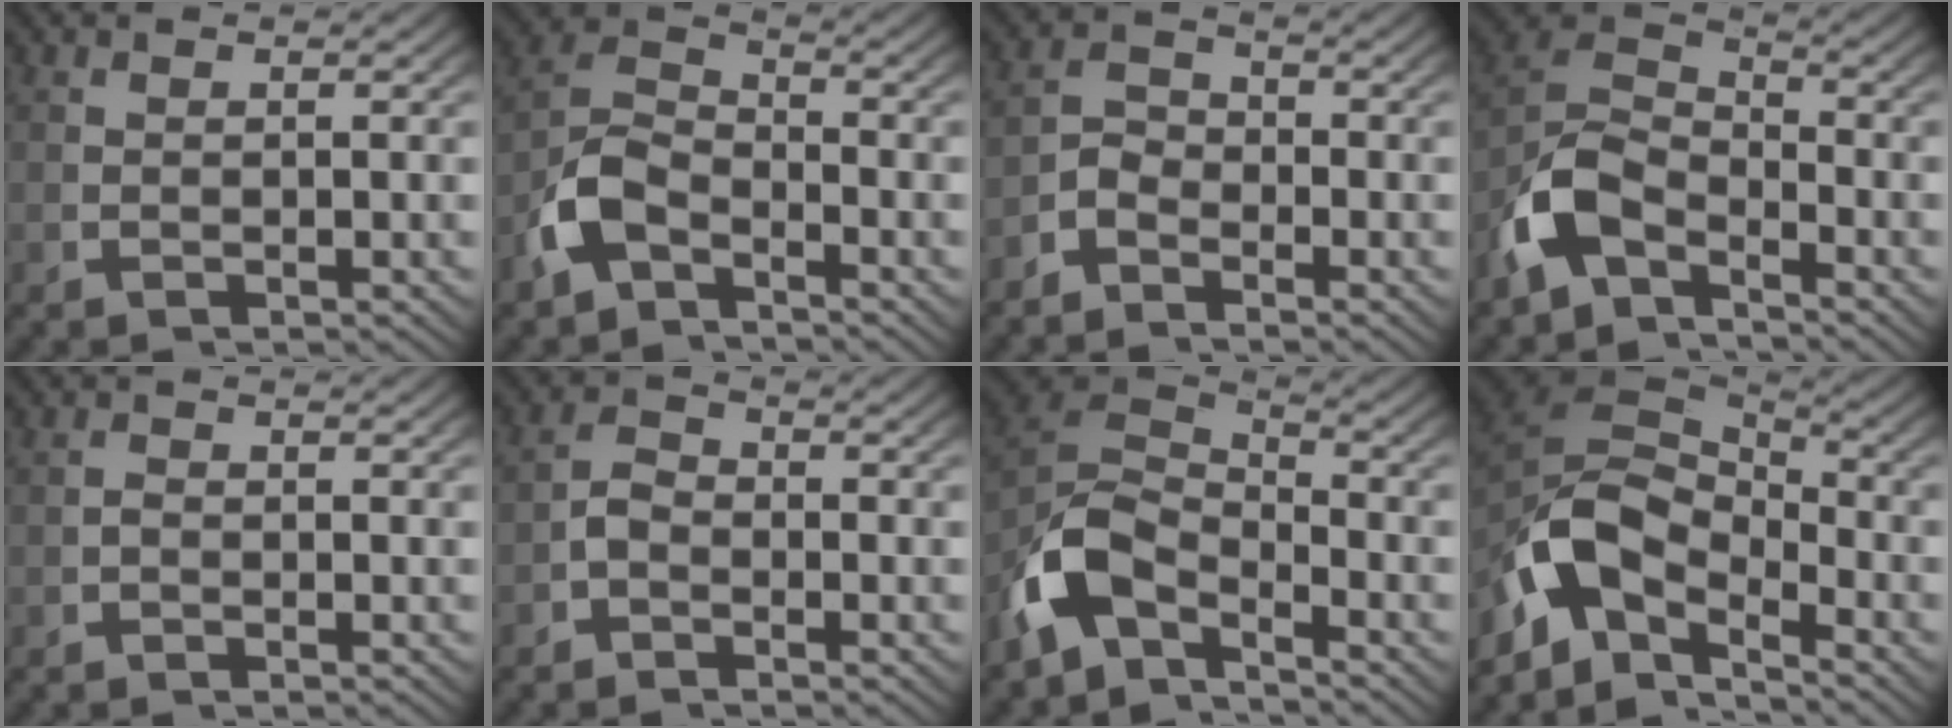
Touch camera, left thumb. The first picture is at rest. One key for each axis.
{"total": 6.6, "fx": -2.2, "fy": 5.1, "fz": 3.6, "tx": -0.080, "ty": -0.007, "tz": -0.046}
{"total": 3.2, "fx": -2.1, "fy": 2.2, "fz": 1.1, "tx": -0.001, "ty": -0.003, "tz": -0.046}
{"total": 7.9, "fx": -2.2, "fy": 5.7, "fz": 5.1, "tx": -0.114, "ty": -0.013, "tz": -0.046}
{"total": 0.6, "fx": -0.6, "fy": 0.0, "fz": 0.0, "tx": 0.000, "ty": -0.001, "tz": -0.014}
{"total": 2.3, "fx": -1.3, "fy": 1.6, "fz": 1.0, "tx": -0.015, "ty": -0.005, "tz": -0.027}
{"total": 9.0, "fx": -1.7, "fy": 6.1, "fz": 6.3, "tx": -0.139, "ty": -0.014, "tz": -0.035}
{"total": 12.3, "fx": -1.3, "fy": 8.2, "fz": 9.1, "tx": -0.202, "ty": -0.034, "tz": -0.016}